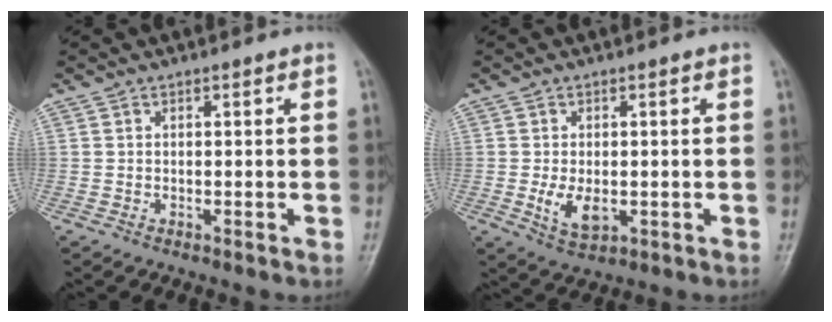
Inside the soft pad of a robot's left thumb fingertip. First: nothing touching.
{"total": 5.2, "force": [-0.7, 3.0, 4.2], "torque": [-0.072, -0.011, -0.006]}